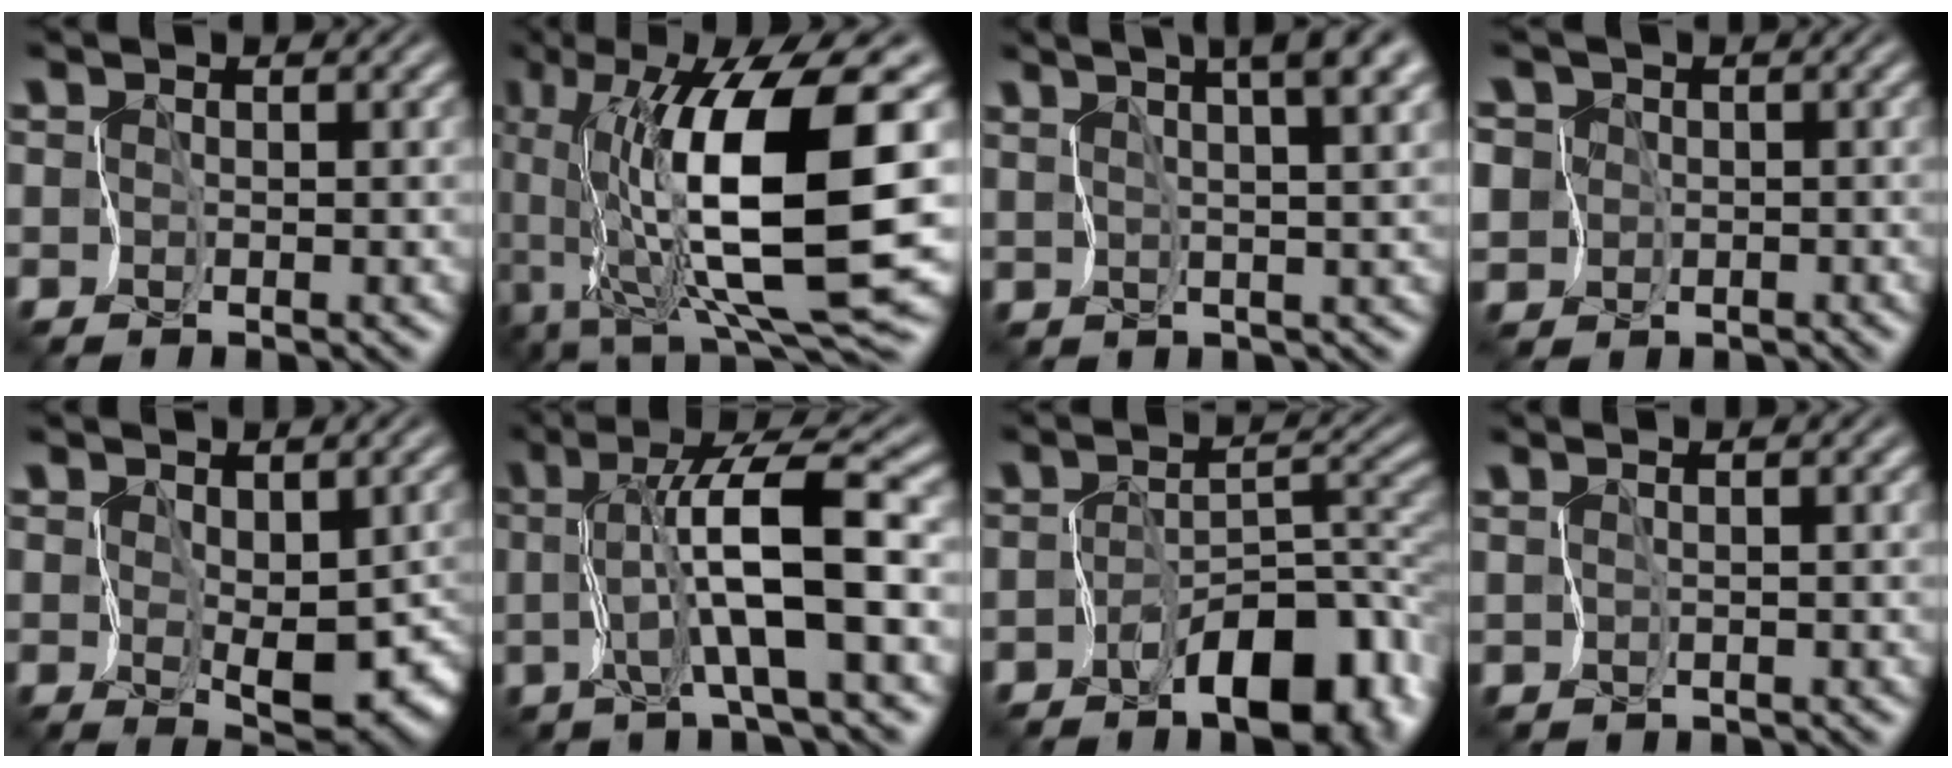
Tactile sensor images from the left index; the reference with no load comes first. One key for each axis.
{"total": 11.3, "fx": 0.8, "fy": 0.9, "fz": 11.3, "tx": -0.187, "ty": -0.016, "tz": 0.036}
{"total": 7.3, "fx": 4.8, "fy": 1.5, "fz": 5.3, "tx": -0.075, "ty": 0.008, "tz": 0.077}
{"total": 7.7, "fx": 1.5, "fy": 7.0, "fz": 2.9, "tx": -0.085, "ty": 0.016, "tz": 0.001}
{"total": 7.8, "fx": 0.5, "fy": 4.5, "fz": 6.4, "tx": -0.088, "ty": -0.035, "tz": 0.030}
{"total": 5.5, "fx": -0.5, "fy": -0.5, "fz": 5.4, "tx": -0.111, "ty": 0.000, "tz": 0.001}
{"total": 7.8, "fx": -5.2, "fy": 2.8, "fz": 5.2, "tx": -0.066, "ty": -0.014, "tz": -0.077}
{"total": 1.5, "fx": 0.3, "fy": -1.3, "fz": -0.7, "tx": 0.004, "ty": -0.013, "tz": 0.021}